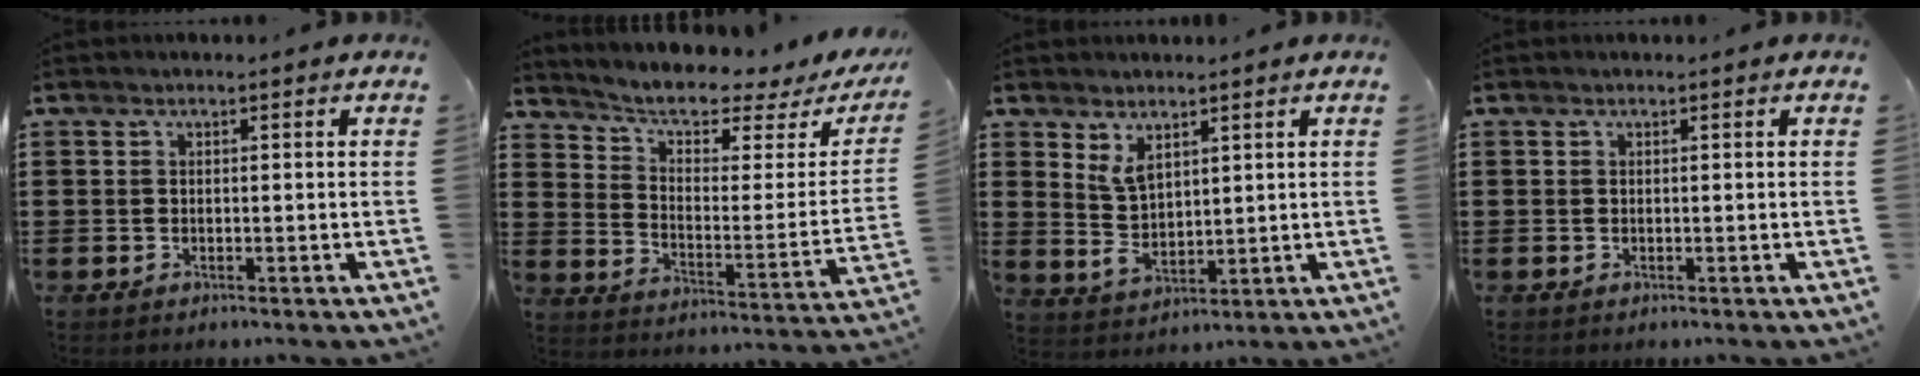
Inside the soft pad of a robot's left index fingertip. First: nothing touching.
{"total": 5.2, "force": [4.2, 1.3, 2.8], "torque": [-0.070, -0.032, 0.063]}
{"total": 4.5, "force": [2.7, 2.6, 2.6], "torque": [-0.052, -0.002, 0.048]}
{"total": 0.0}